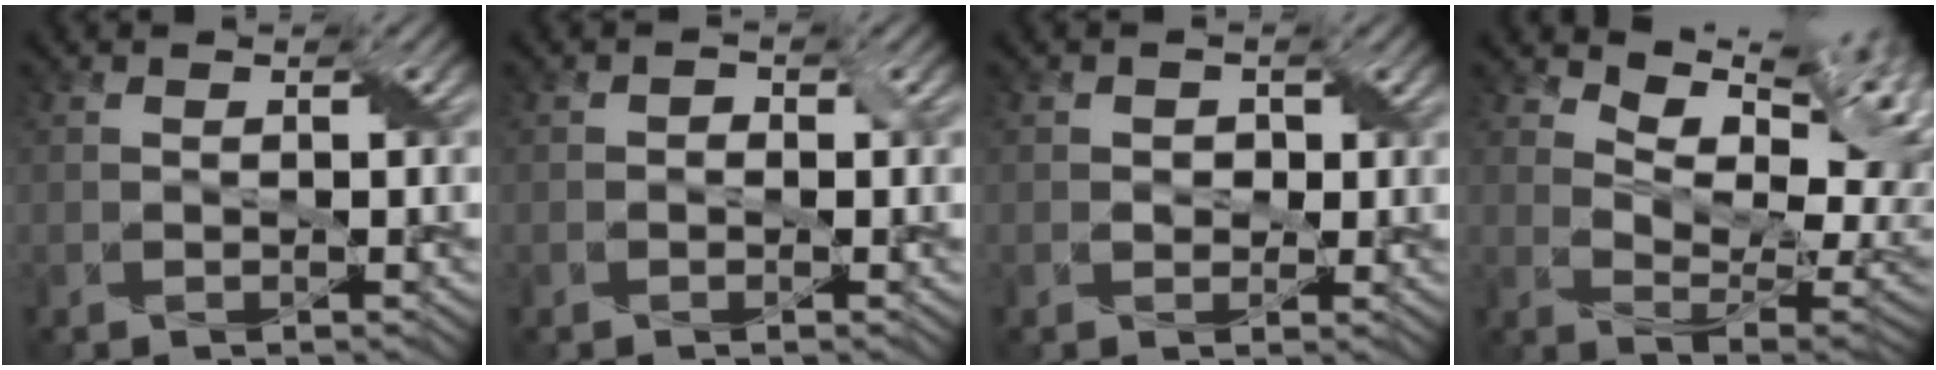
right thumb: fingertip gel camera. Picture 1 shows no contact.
{"total": 1.0, "force": [-0.2, 0.9, 0.4], "torque": [-0.006, -0.001, -0.009]}
{"total": 1.7, "force": [0.2, 1.6, 0.6], "torque": [-0.013, -0.002, -0.004]}
{"total": 12.0, "force": [6.6, 5.4, 8.5], "torque": [-0.139, 0.009, 0.110]}